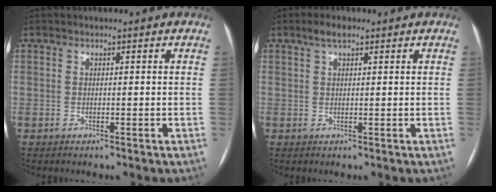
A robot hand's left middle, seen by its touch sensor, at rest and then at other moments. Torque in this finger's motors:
{"motor_torque": [0.25, -0.22, -0.02, 0.00]}